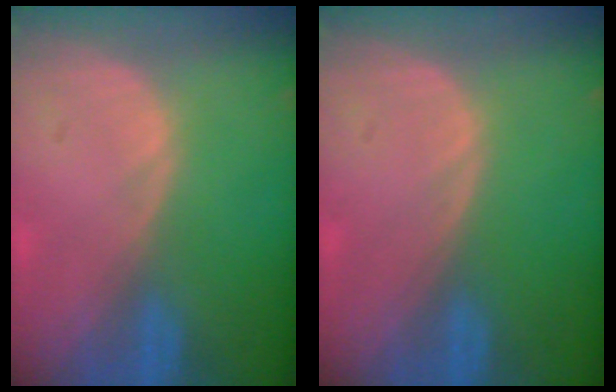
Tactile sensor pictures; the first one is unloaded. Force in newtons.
{"total": 0.0}